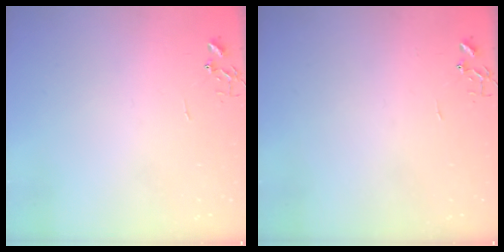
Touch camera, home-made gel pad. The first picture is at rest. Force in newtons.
{"total": 0.0}